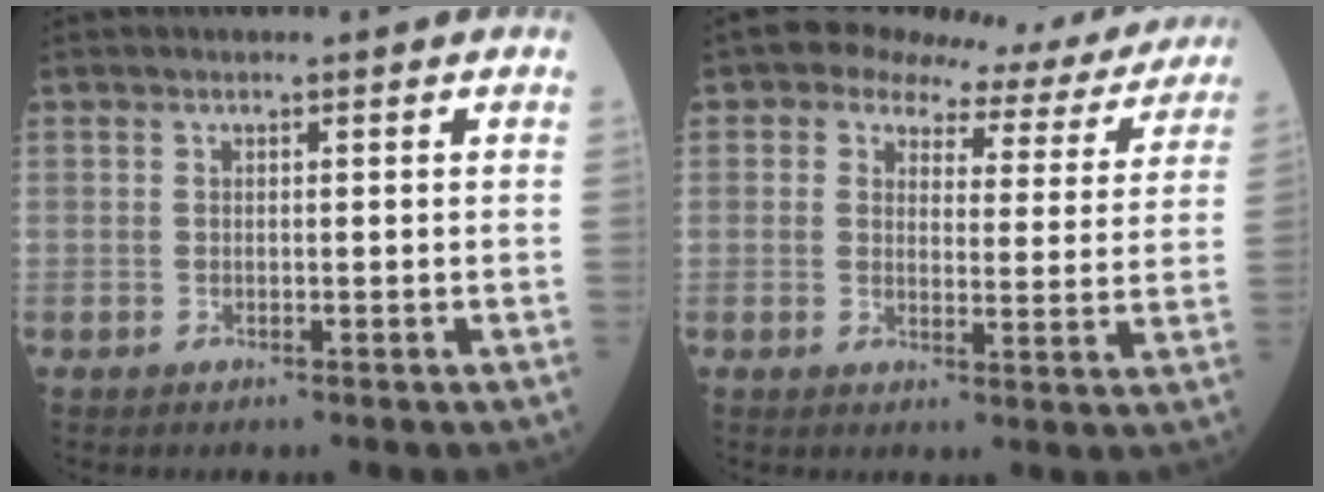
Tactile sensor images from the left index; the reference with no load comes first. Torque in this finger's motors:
{"motor_torque": [1.09, -1.04, -0.06, 0.01]}